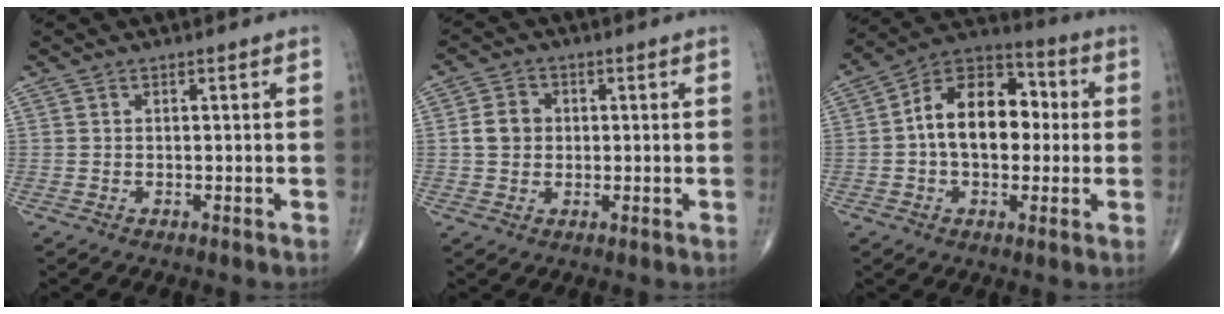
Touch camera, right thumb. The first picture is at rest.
{"total": 4.8, "force": [0.3, 4.1, 2.4], "torque": [-0.032, 0.008, 0.000]}
{"total": 15.5, "force": [0.6, 10.0, 11.8], "torque": [-0.157, 0.037, -0.002]}